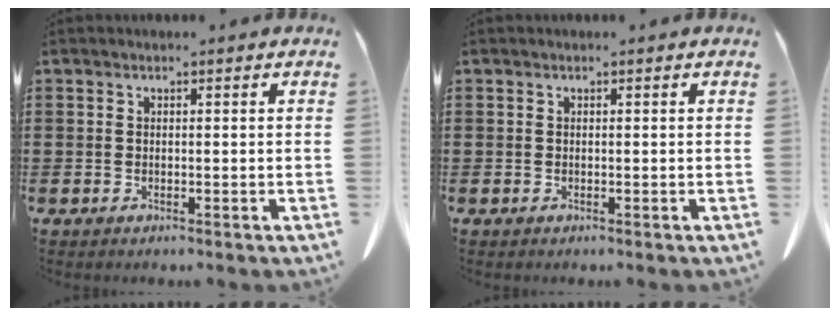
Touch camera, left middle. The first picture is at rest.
{"total": 0.0}